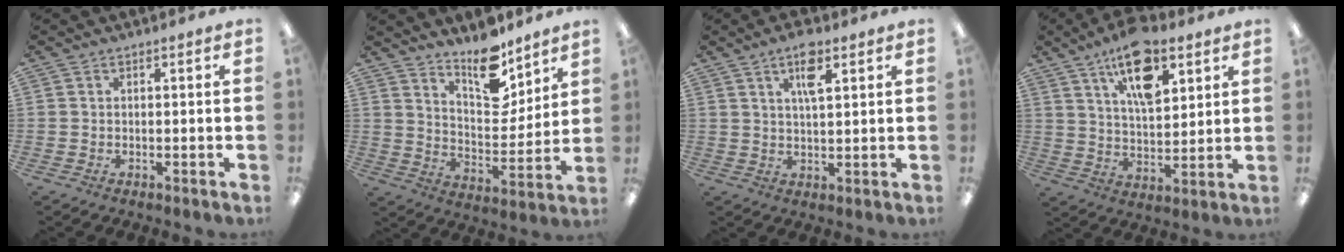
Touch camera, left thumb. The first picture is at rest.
{"total": 13.4, "force": [10.5, 5.6, 6.2], "torque": [-0.082, -0.079, 0.187]}
{"total": 6.6, "force": [3.7, 2.1, 5.0], "torque": [-0.086, -0.002, 0.059]}
{"total": 14.9, "force": [8.8, 6.8, 9.8], "torque": [-0.158, -0.030, 0.152]}